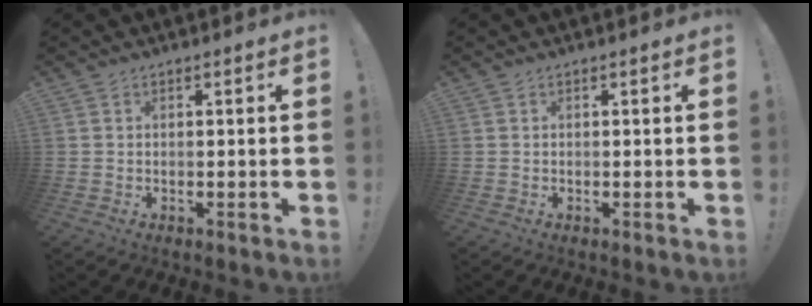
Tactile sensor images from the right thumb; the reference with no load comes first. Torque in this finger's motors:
{"motor_torque": [-0.04, 0.04, 0.00, 0.00, 0.00]}